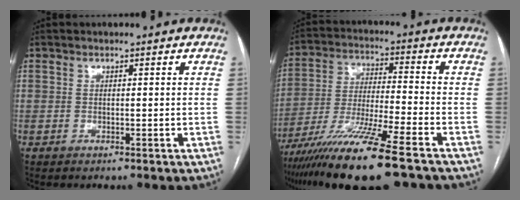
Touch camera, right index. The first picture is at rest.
{"total": 16.4, "force": [-11.5, 0.1, 11.7], "torque": [-0.229, -0.046, -0.206]}